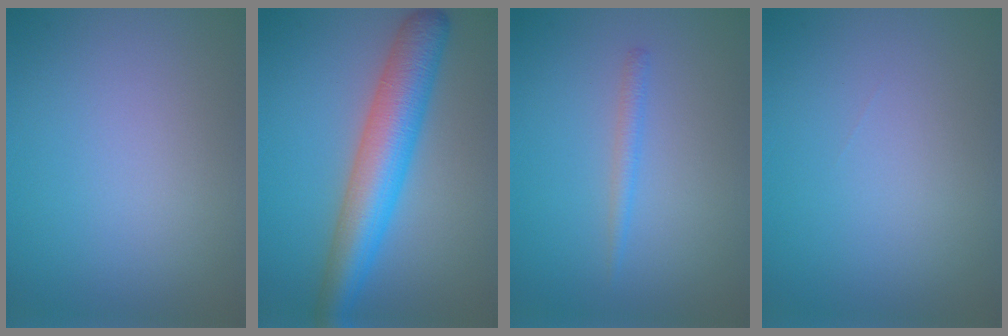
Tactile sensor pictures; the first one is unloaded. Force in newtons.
{"total": 7.3, "press": 7.3, "slide": 0.1}
{"total": 1.1, "press": 1.1, "slide": 0.1}
{"total": 0.0}